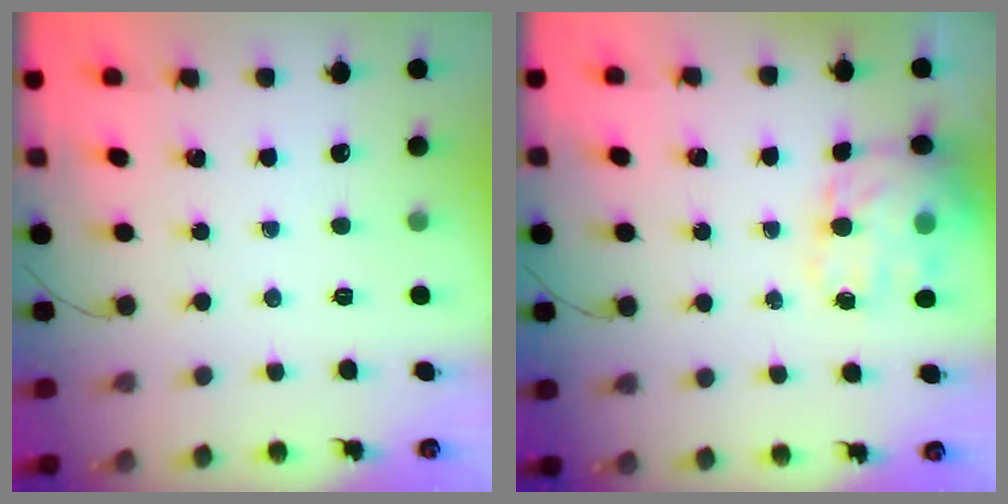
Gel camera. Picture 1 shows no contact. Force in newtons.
{"total": 13.2, "press": 12.7, "slide": 3.4}